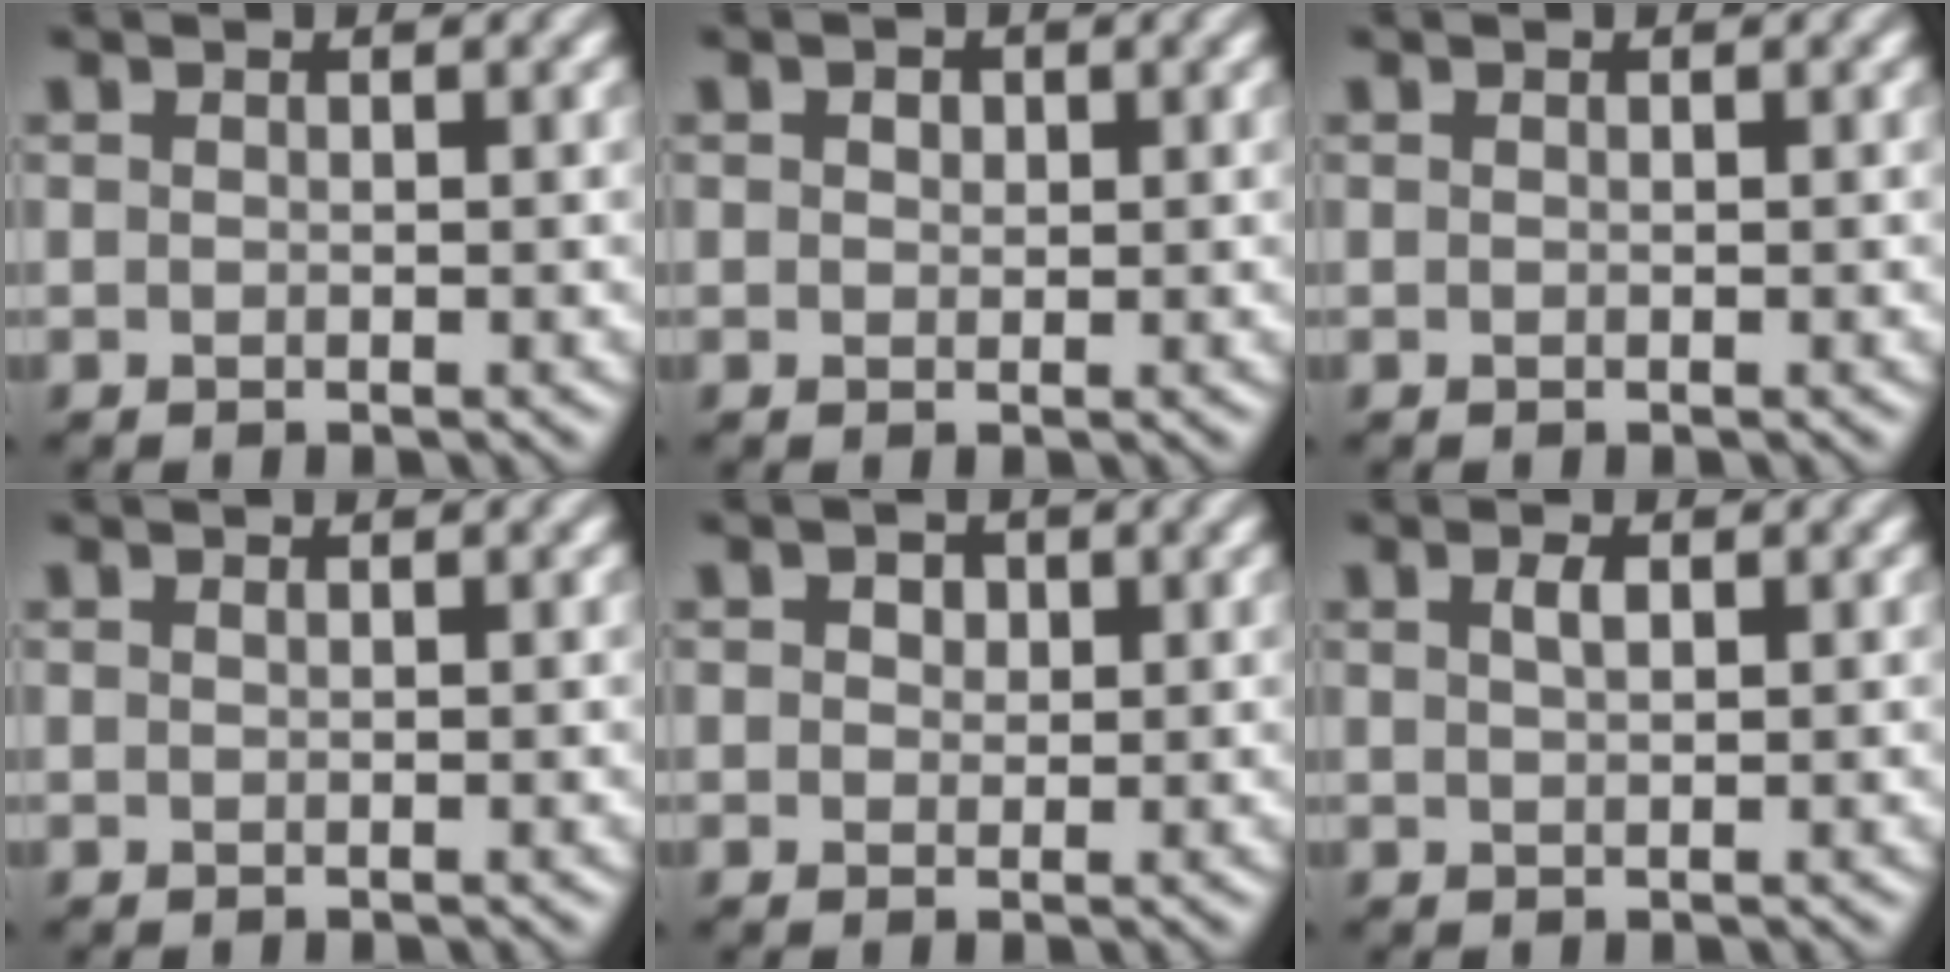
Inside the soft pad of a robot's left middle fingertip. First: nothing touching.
{"total": 1.0, "force": [0.5, 0.7, 0.5], "torque": [-0.009, -0.001, 0.003]}
{"total": 0.0}
{"total": 0.0}
{"total": 1.8, "force": [0.9, 1.3, 1.0], "torque": [-0.011, 0.005, 0.002]}
{"total": 1.2, "force": [0.6, 0.5, 1.0], "torque": [-0.019, 0.003, 0.011]}